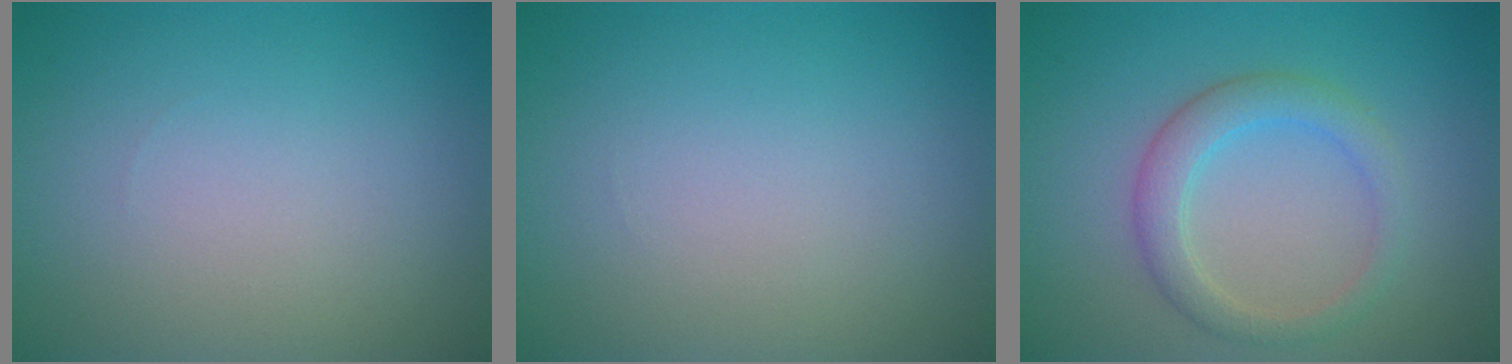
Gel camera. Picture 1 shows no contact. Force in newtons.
{"total": 0.0}
{"total": 3.0, "press": 3.0, "slide": 0.2}